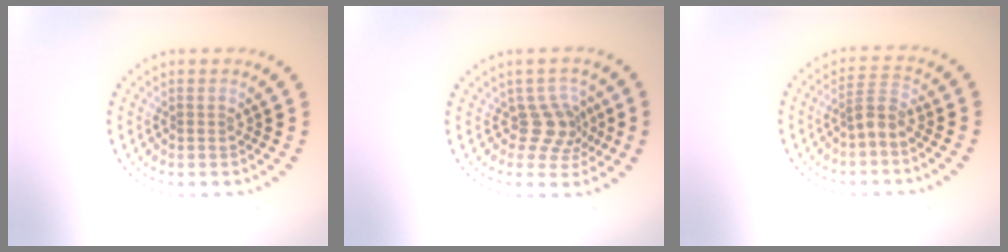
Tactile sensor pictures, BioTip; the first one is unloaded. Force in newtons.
{"total": 2.9, "press": 2.1, "slide": 2.0}
{"total": 2.2, "press": 1.7, "slide": 1.3}